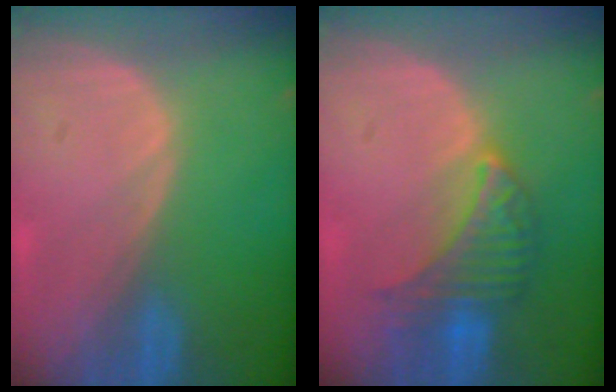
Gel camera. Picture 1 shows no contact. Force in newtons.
{"total": 6.6, "press": 6.5, "slide": 0.6}